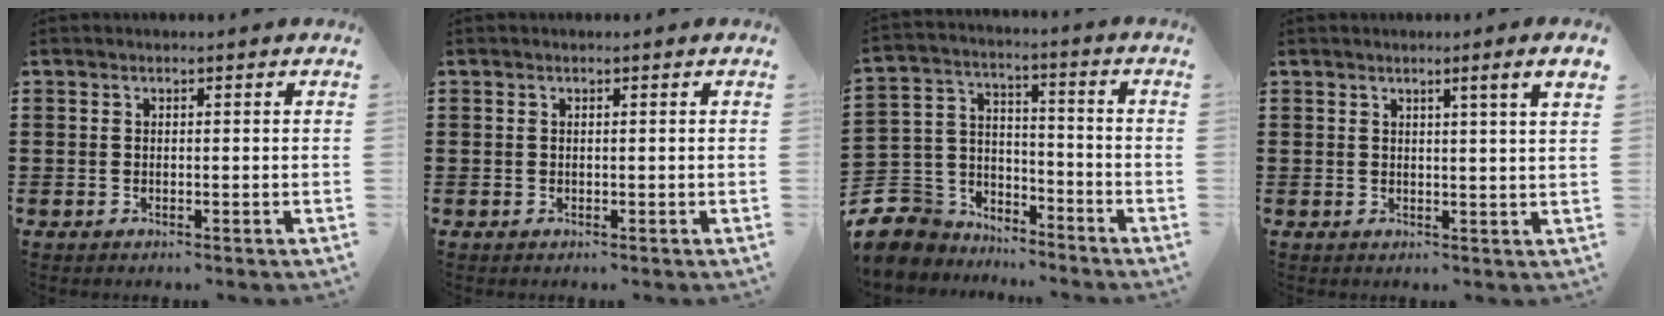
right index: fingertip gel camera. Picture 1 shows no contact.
{"total": 0.0}
{"total": 6.4, "force": [-4.5, 4.5, 0.1], "torque": [-0.058, -0.012, -0.097]}
{"total": 2.6, "force": [1.5, -0.7, 2.1], "torque": [-0.040, -0.006, 0.024]}